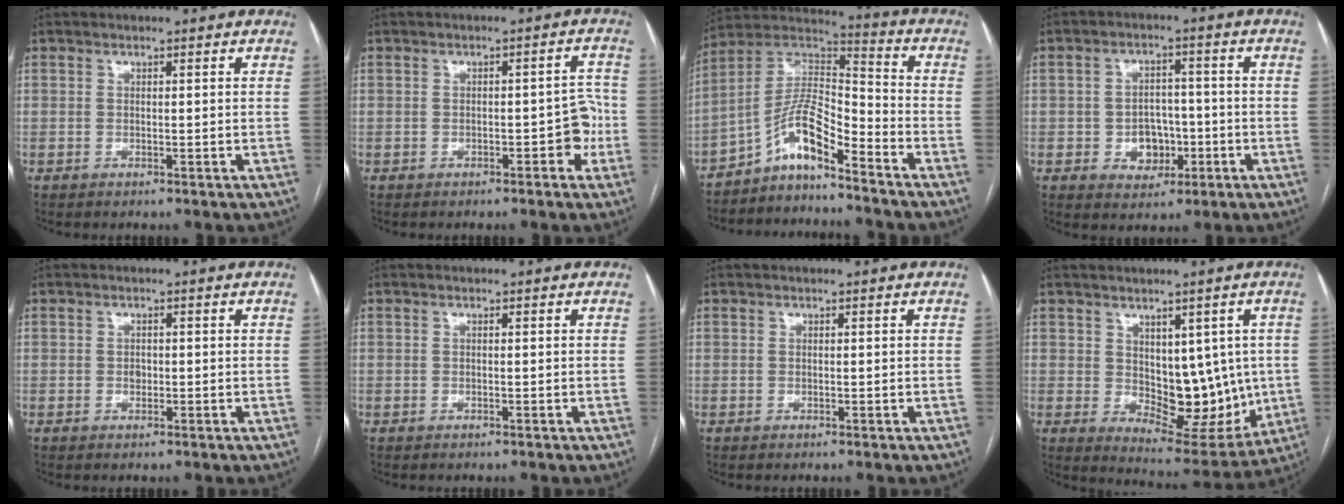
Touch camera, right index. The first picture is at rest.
{"total": 3.9, "force": [-1.4, 1.7, 3.2], "torque": [-0.028, 0.019, -0.016]}
{"total": 9.8, "force": [-6.7, 1.9, 7.0], "torque": [-0.143, 0.029, -0.126]}
{"total": 5.9, "force": [-1.6, 4.5, 3.4], "torque": [-0.052, 0.013, -0.019]}
{"total": 0.9, "force": [0.0, 0.7, 0.5], "torque": [-0.005, 0.003, 0.002]}
{"total": 0.0}
{"total": 0.0}
{"total": 11.7, "force": [0.4, 6.7, 9.6], "torque": [-0.113, -0.003, 0.035]}